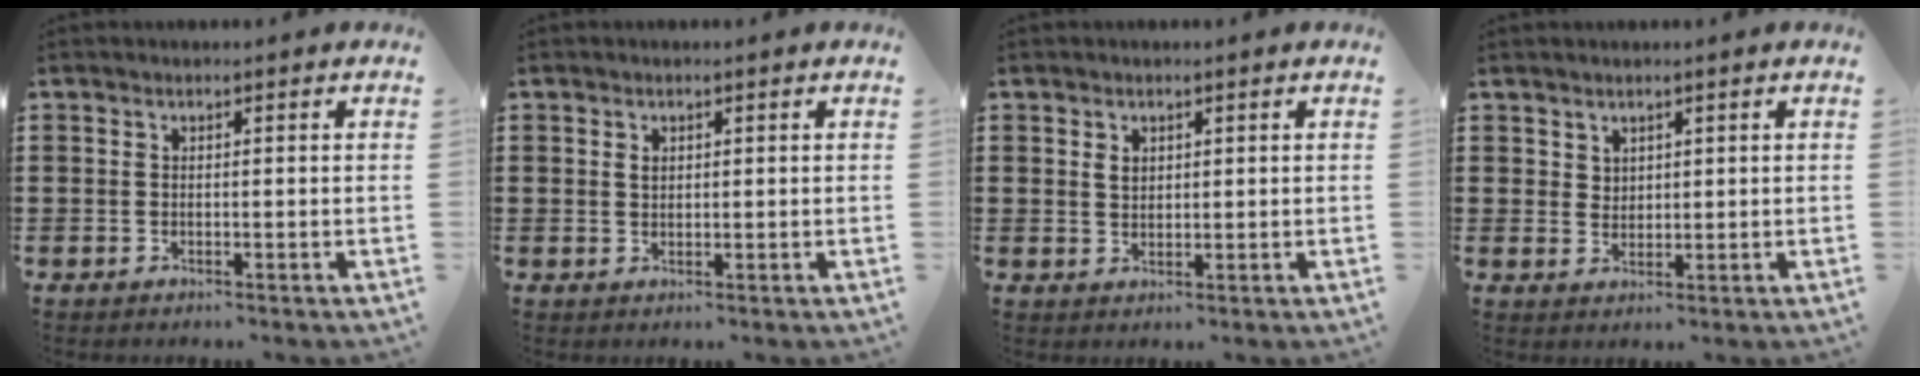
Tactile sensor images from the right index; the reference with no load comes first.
{"total": 1.0, "force": [0.4, 0.8, 0.5], "torque": [-0.012, 0.004, 0.008]}
{"total": 1.6, "force": [0.7, 1.2, 0.8], "torque": [-0.019, 0.005, 0.013]}
{"total": 2.1, "force": [1.6, 1.3, 0.1], "torque": [-0.006, 0.005, 0.032]}